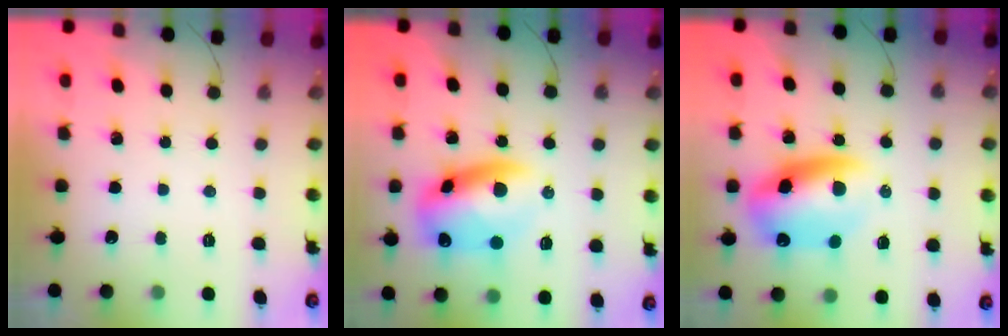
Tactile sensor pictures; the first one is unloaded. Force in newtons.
{"total": 12.9, "press": 12.7, "slide": 2.5}
{"total": 13.8, "press": 13.2, "slide": 3.9}